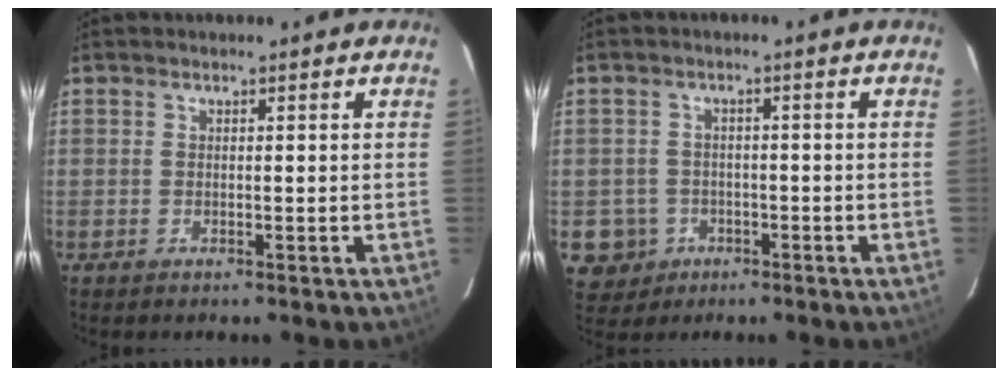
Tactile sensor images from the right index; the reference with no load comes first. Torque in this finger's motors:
{"motor_torque": [-0.33, -0.02, -0.72, -0.21]}